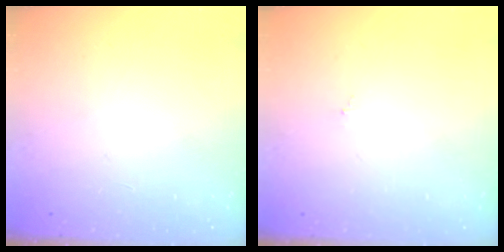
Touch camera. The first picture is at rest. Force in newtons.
{"total": 0.0}